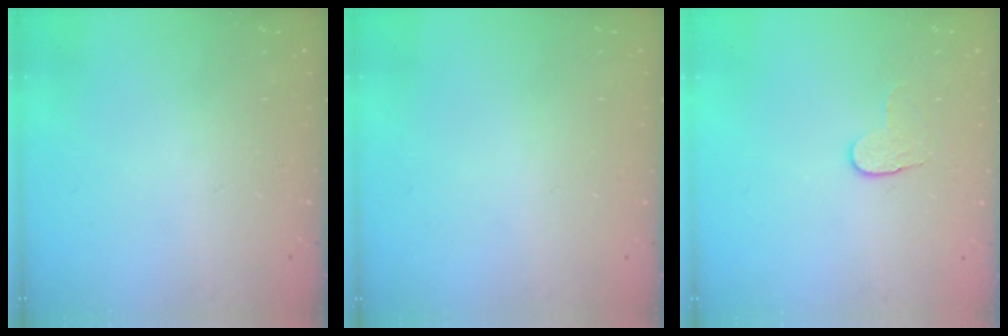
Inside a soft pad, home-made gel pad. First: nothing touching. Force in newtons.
{"total": 0.6, "press": 0.6, "slide": 0.2}
{"total": 4.0, "press": 4.0, "slide": 0.5}